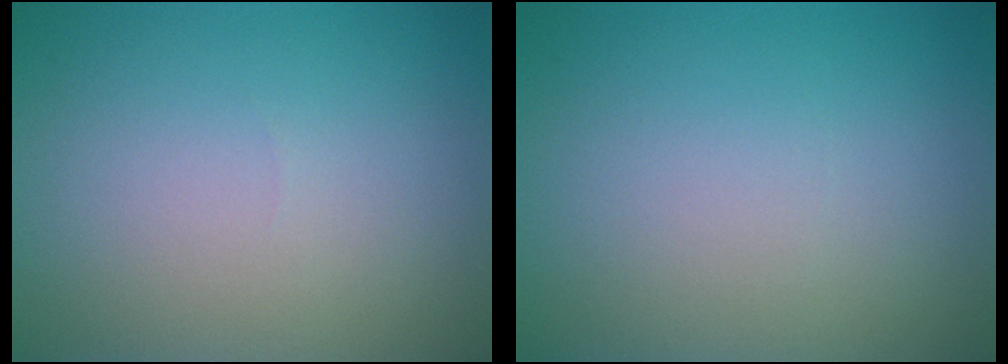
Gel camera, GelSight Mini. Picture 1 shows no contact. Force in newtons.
{"total": 0.0}